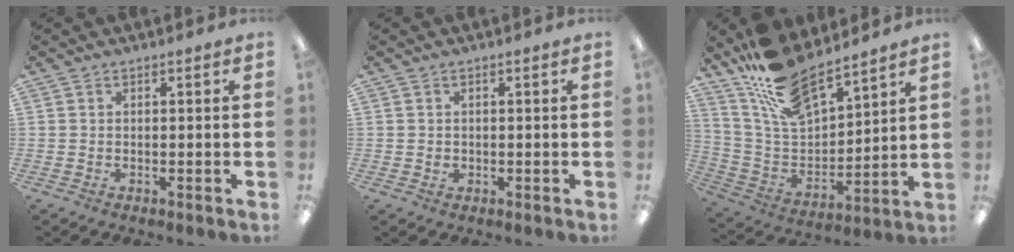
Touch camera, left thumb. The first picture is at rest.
{"total": 1.0, "force": [0.1, 0.9, 0.4], "torque": [-0.008, 0.005, 0.000]}
{"total": 16.2, "force": [13.6, 5.4, 7.0], "torque": [-0.162, -0.083, 0.249]}